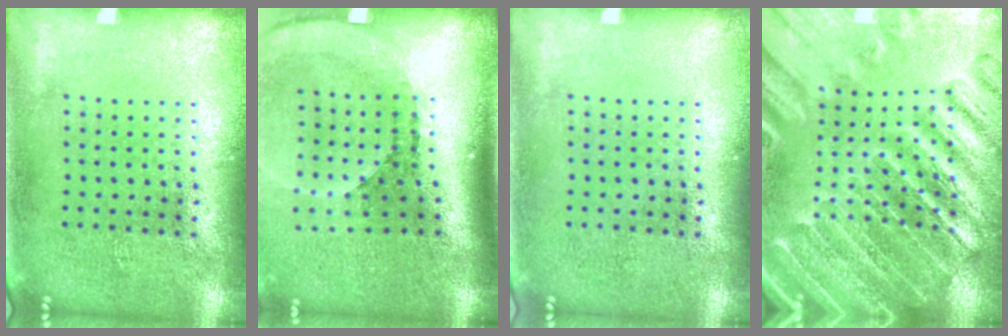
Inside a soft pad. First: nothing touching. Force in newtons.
{"total": 2.7, "press": 1.8, "slide": 1.9}
{"total": 0.0}
{"total": 3.0, "press": 2.9, "slide": 0.4}